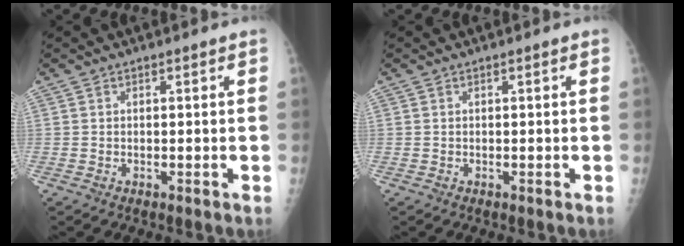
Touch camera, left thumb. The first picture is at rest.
{"total": 0.0}